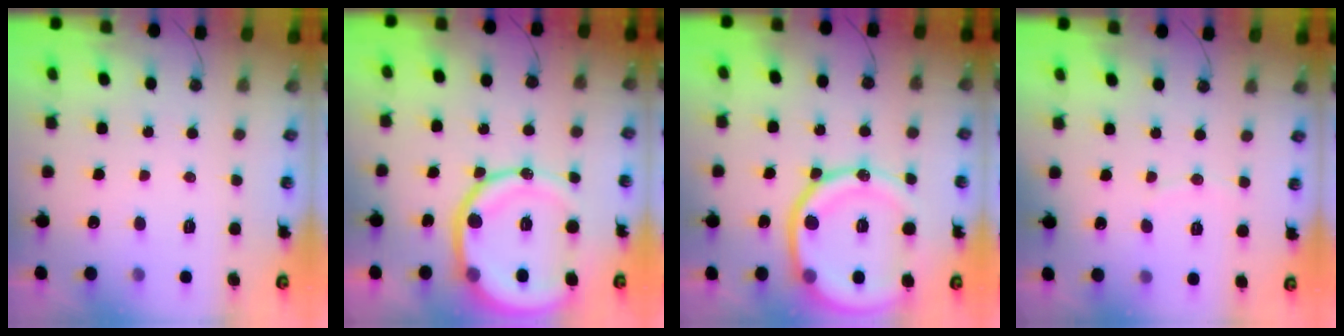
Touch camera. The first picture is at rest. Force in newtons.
{"total": 19.5, "press": 19.3, "slide": 2.3}
{"total": 19.9, "press": 19.7, "slide": 2.4}
{"total": 2.9, "press": 2.9, "slide": 0.3}